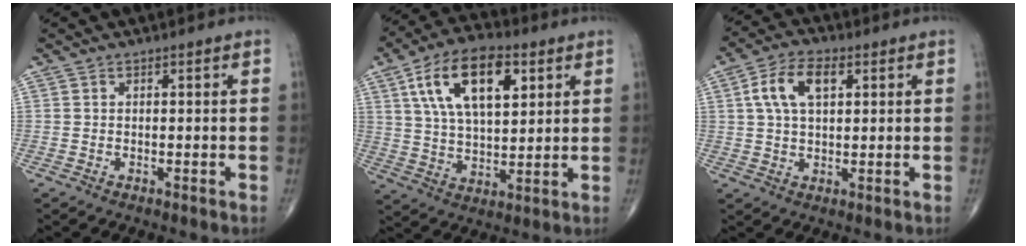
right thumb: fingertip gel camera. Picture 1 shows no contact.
{"total": 16.7, "force": [6.4, 8.3, 13.0], "torque": [-0.211, -0.008, 0.112]}
{"total": 8.7, "force": [2.6, 4.6, 6.9], "torque": [-0.128, 0.012, 0.045]}